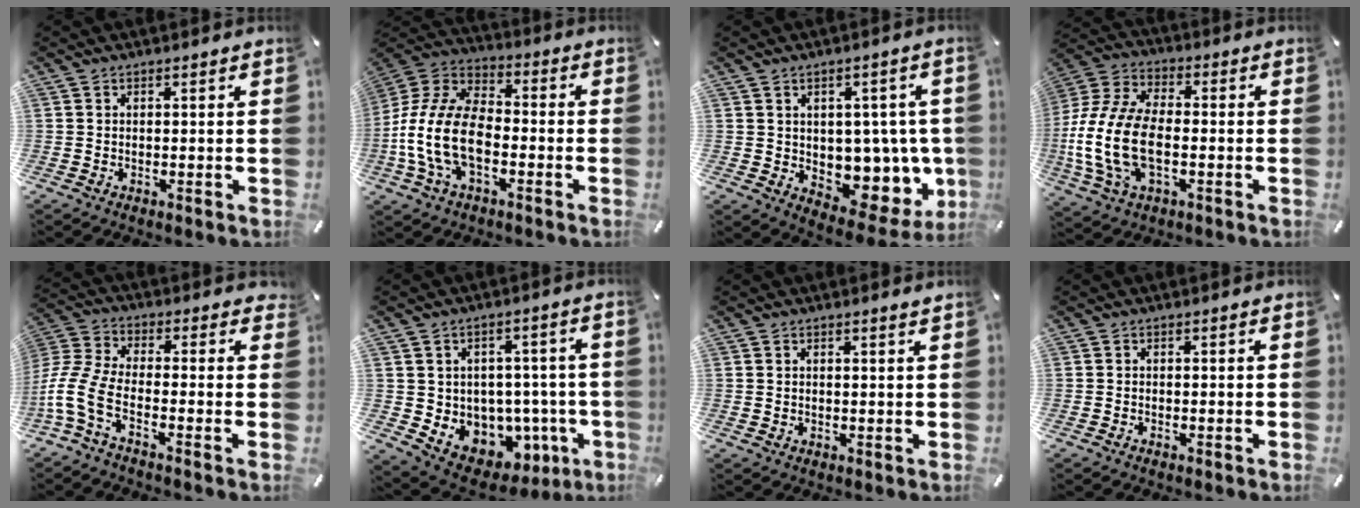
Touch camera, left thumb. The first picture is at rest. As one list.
[{"total": 15.3, "force": [-5.5, 9.1, 10.9], "torque": [-0.241, 0.017, -0.103]}, {"total": 9.1, "force": [1.2, 7.1, 5.6], "torque": [-0.060, -0.028, 0.037]}, {"total": 16.7, "force": [-3.8, 10.1, 12.8], "torque": [-0.278, 0.004, -0.066]}, {"total": 9.8, "force": [-3.9, 5.1, 7.4], "torque": [-0.168, -0.001, -0.073]}, {"total": 6.8, "force": [-1.5, 6.3, 2.1], "torque": [-0.032, -0.021, -0.009]}, {"total": 0.8, "force": [0.8, 0.0, 0.3], "torque": [-0.006, -0.001, 0.014]}, {"total": 0.0}]